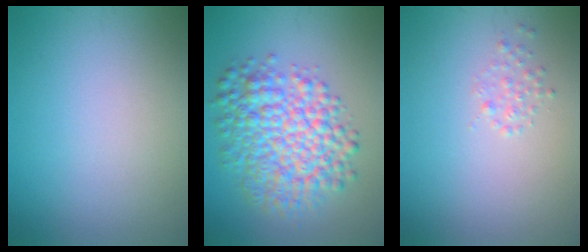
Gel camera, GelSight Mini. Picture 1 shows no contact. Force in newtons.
{"total": 7.7, "press": 7.7, "slide": 0.1}
{"total": 1.0, "press": 1.0, "slide": 0.1}